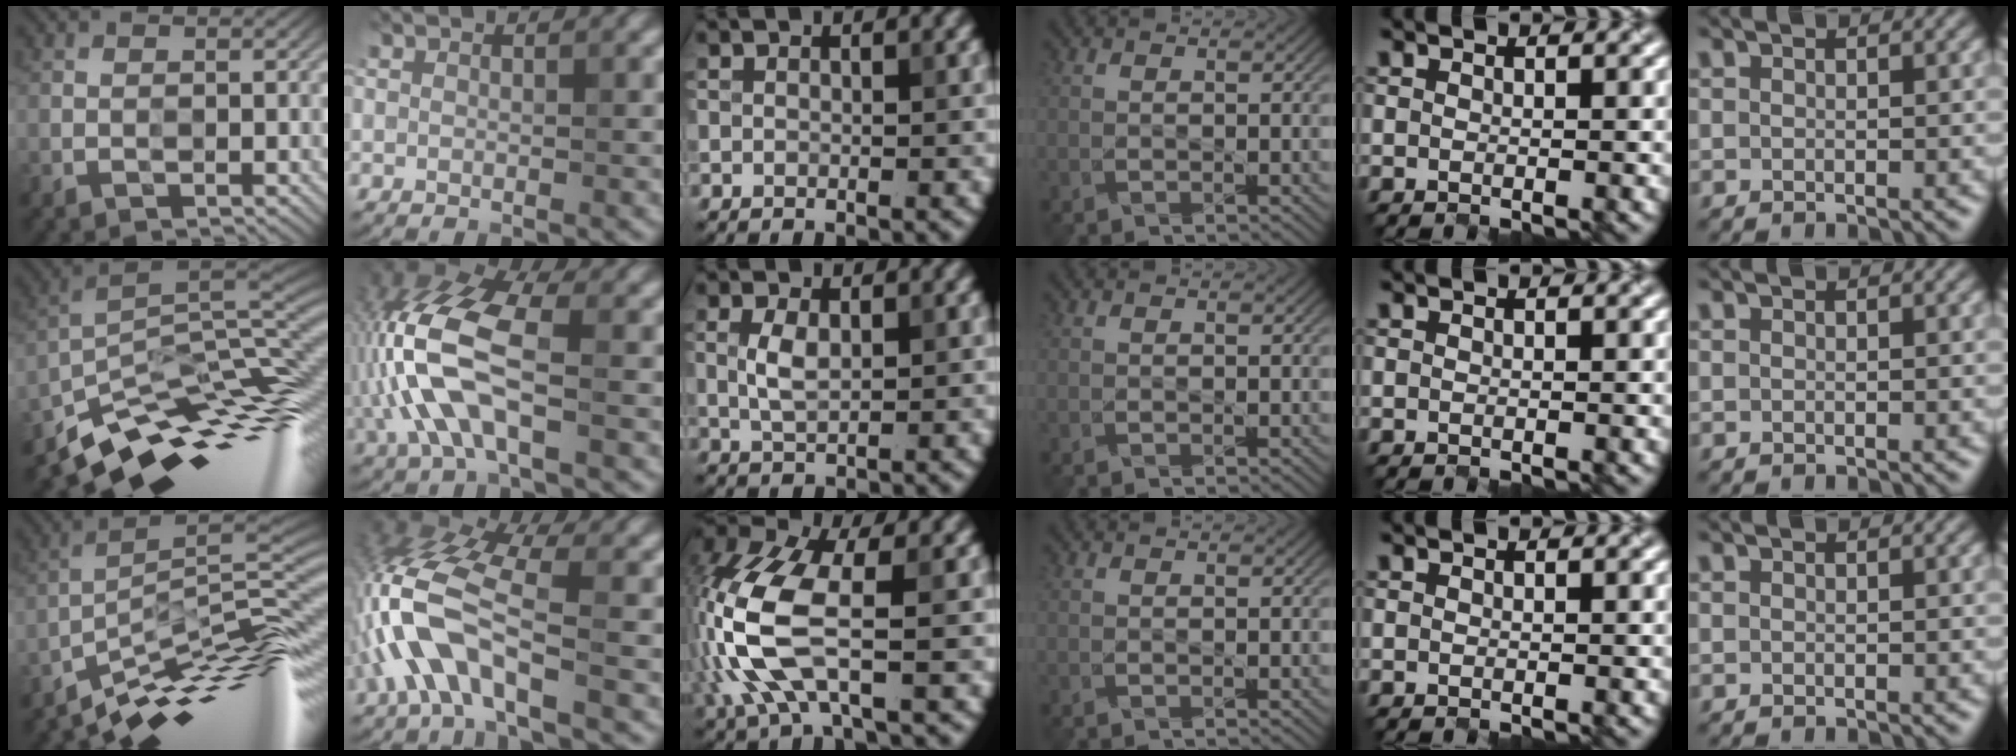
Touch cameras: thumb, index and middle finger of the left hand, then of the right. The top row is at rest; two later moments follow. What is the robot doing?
{"motion": "open", "object": "laptop"}